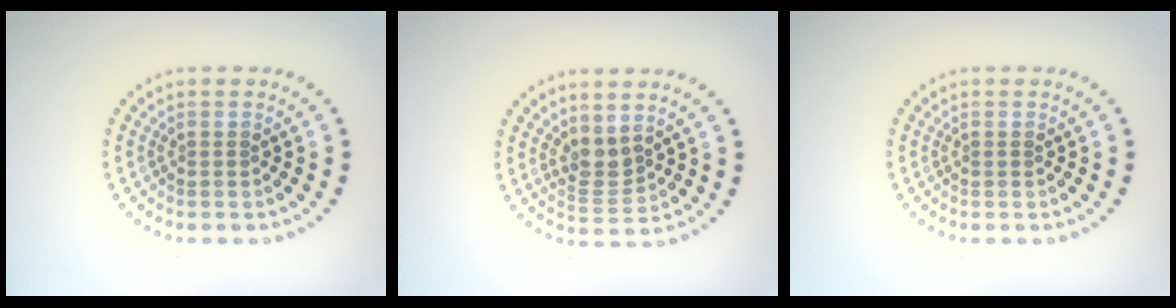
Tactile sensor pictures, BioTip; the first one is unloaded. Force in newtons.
{"total": 2.3, "press": 1.8, "slide": 1.3}
{"total": 0.0}